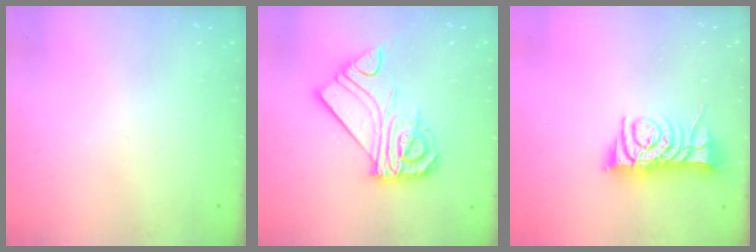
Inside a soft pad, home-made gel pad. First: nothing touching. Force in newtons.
{"total": 13.6, "press": 13.6, "slide": 0.7}
{"total": 10.4, "press": 10.4, "slide": 0.8}